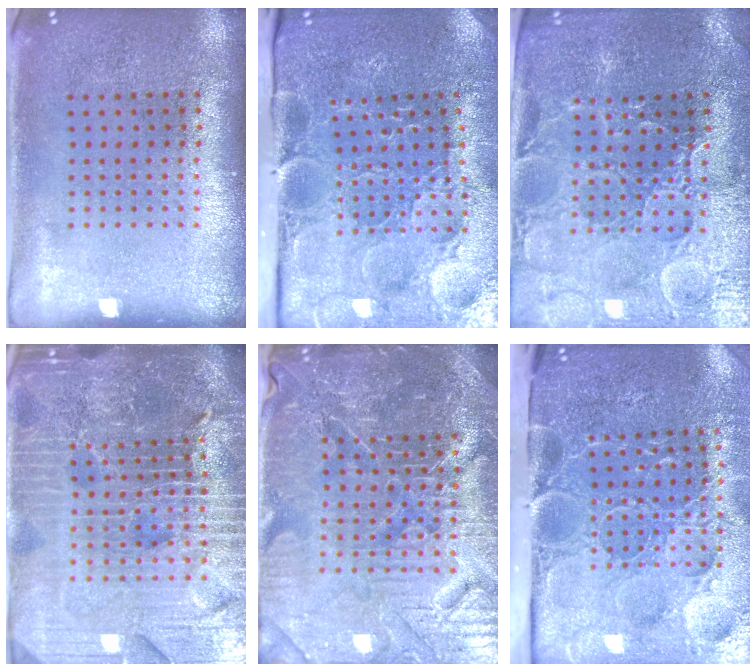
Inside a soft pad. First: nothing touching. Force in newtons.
{"total": 3.8, "press": 3.7, "slide": 0.9}
{"total": 3.3, "press": 3.2, "slide": 0.5}
{"total": 6.5, "press": 5.7, "slide": 3.0}
{"total": 5.7, "press": 5.3, "slide": 1.9}
{"total": 5.2, "press": 4.2, "slide": 3.0}